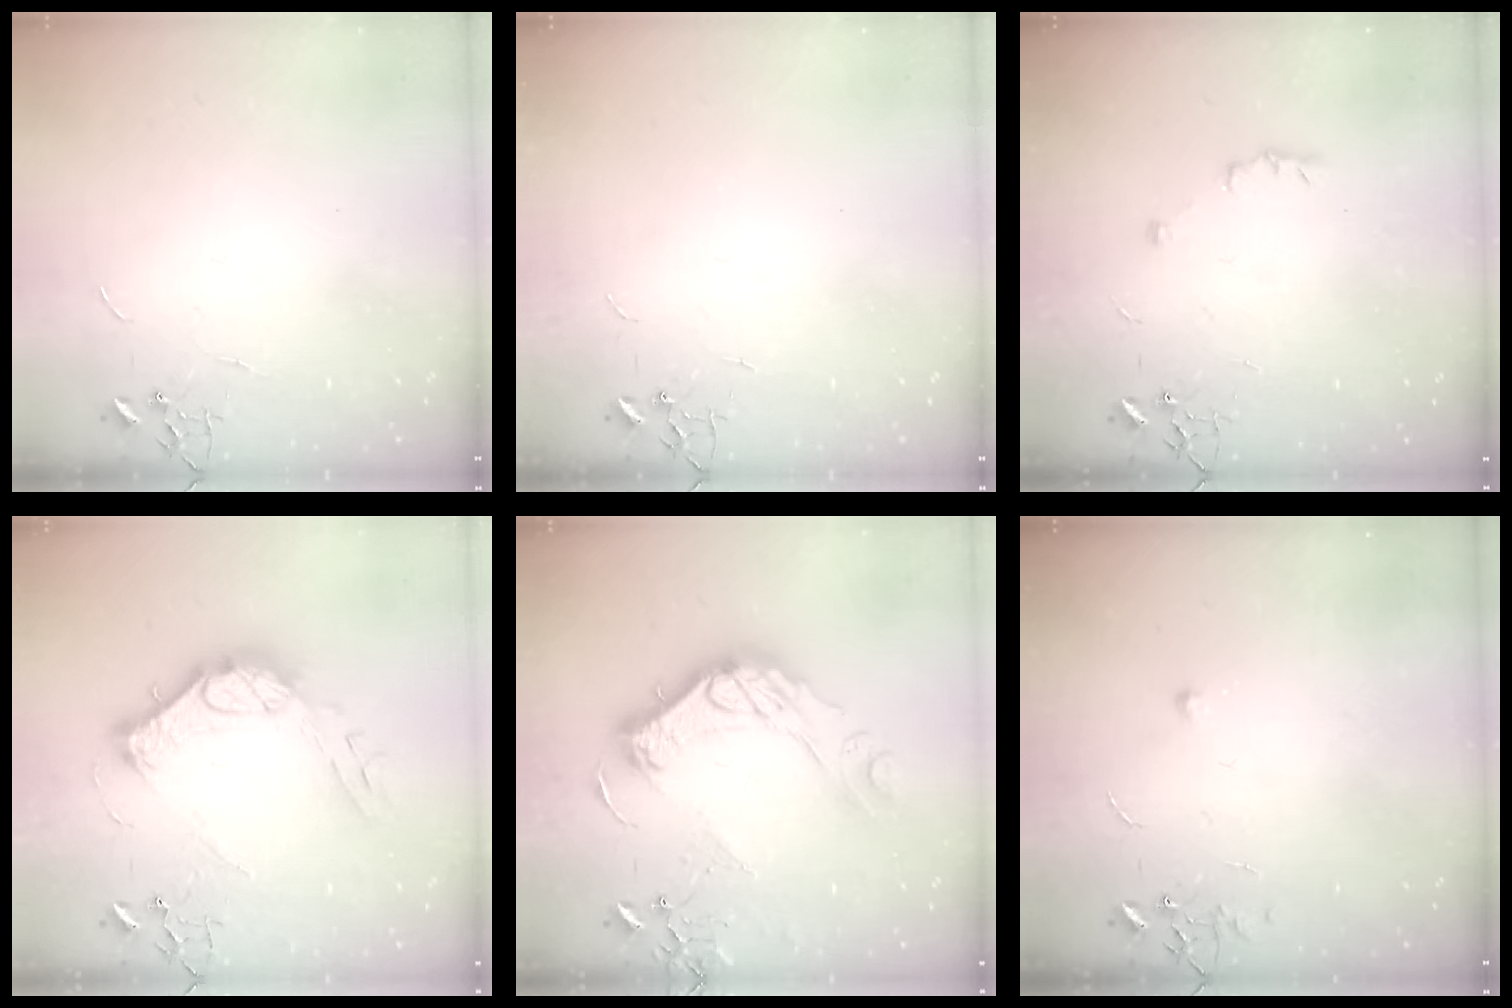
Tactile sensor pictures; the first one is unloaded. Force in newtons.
{"total": 0.0}
{"total": 5.7, "press": 5.6, "slide": 1.3}
{"total": 15.7, "press": 15.6, "slide": 1.5}
{"total": 18.4, "press": 18.3, "slide": 1.2}
{"total": 5.1, "press": 5.0, "slide": 0.7}